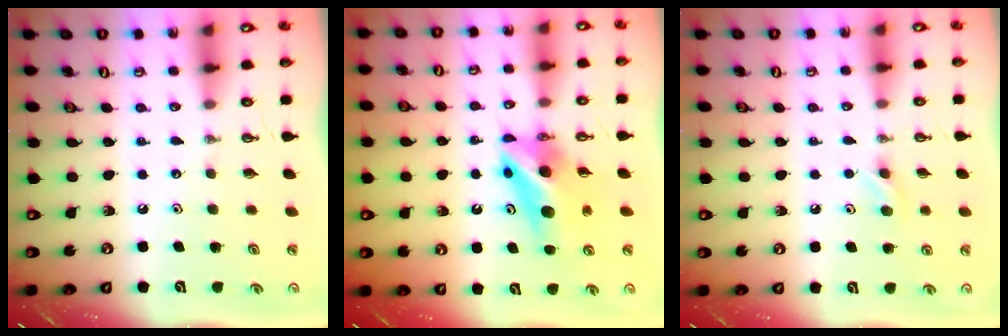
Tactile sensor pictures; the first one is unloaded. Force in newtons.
{"total": 9.3, "press": 9.3, "slide": 1.1}
{"total": 5.1, "press": 4.9, "slide": 1.4}